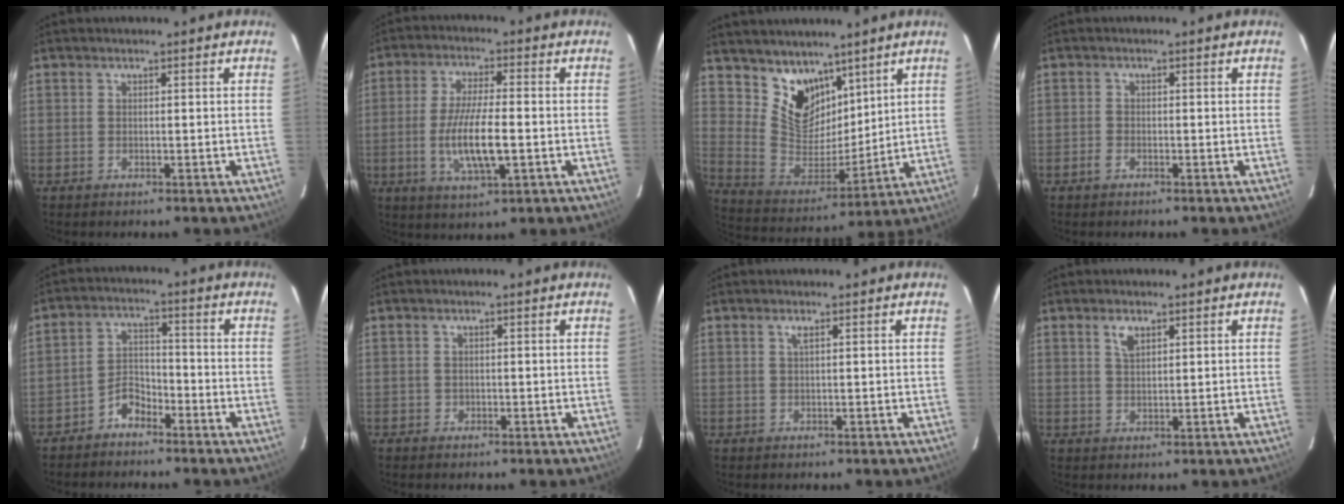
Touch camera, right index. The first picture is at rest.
{"total": 10.3, "force": [-2.2, 2.5, 9.7], "torque": [-0.190, -0.012, -0.038]}
{"total": 12.4, "force": [8.3, 7.8, 4.7], "torque": [-0.091, -0.002, 0.170]}
{"total": 1.2, "force": [-0.9, 0.7, 0.5], "torque": [-0.009, 0.002, -0.018]}
{"total": 4.6, "force": [-3.7, 2.2, 1.6], "torque": [-0.033, 0.019, -0.069]}
{"total": 0.9, "force": [-0.3, 0.8, 0.0], "torque": [0.003, 0.004, -0.002]}
{"total": 0.8, "force": [0.3, -0.2, 0.8], "torque": [-0.016, 0.003, 0.005]}
{"total": 2.6, "force": [1.5, 1.2, 1.7], "torque": [-0.032, 0.004, 0.028]}